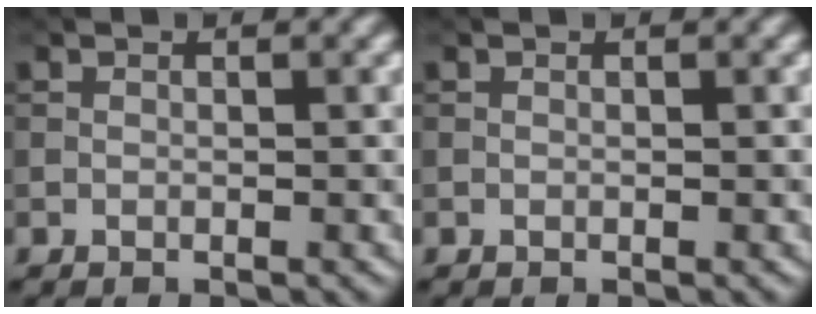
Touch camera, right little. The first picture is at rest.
{"total": 0.0}